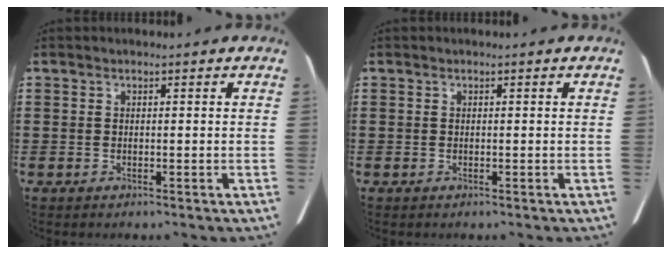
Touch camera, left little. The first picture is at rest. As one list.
[{"total": 0.0}]